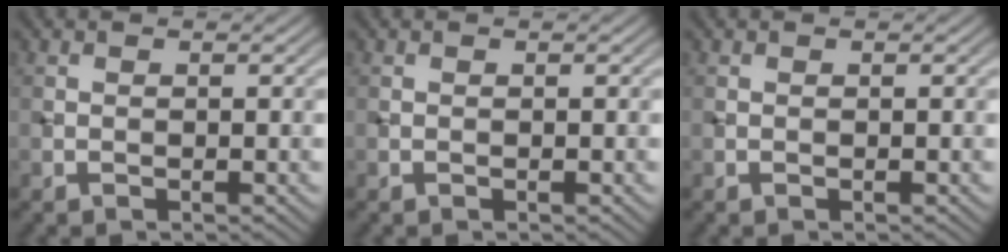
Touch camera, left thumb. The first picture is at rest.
{"total": 0.0}
{"total": 0.0}